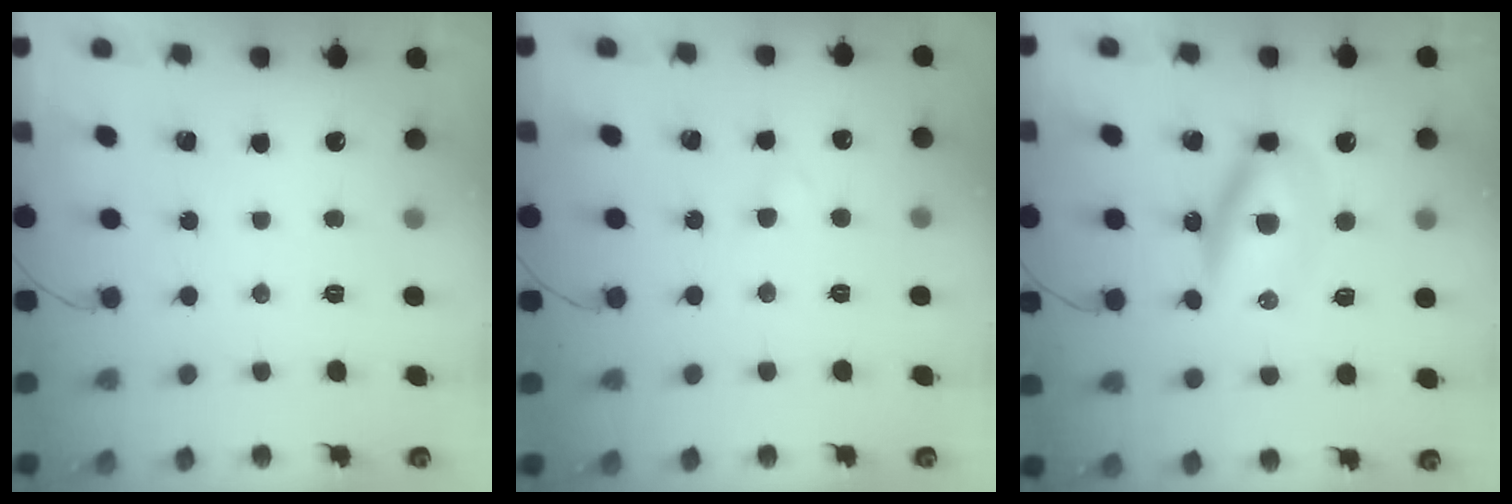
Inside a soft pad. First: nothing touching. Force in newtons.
{"total": 1.7, "press": 1.5, "slide": 0.9}
{"total": 6.7, "press": 6.6, "slide": 1.2}